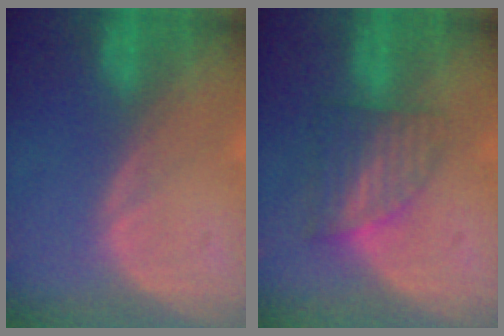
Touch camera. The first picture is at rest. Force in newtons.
{"total": 6.3, "press": 5.6, "slide": 2.8}